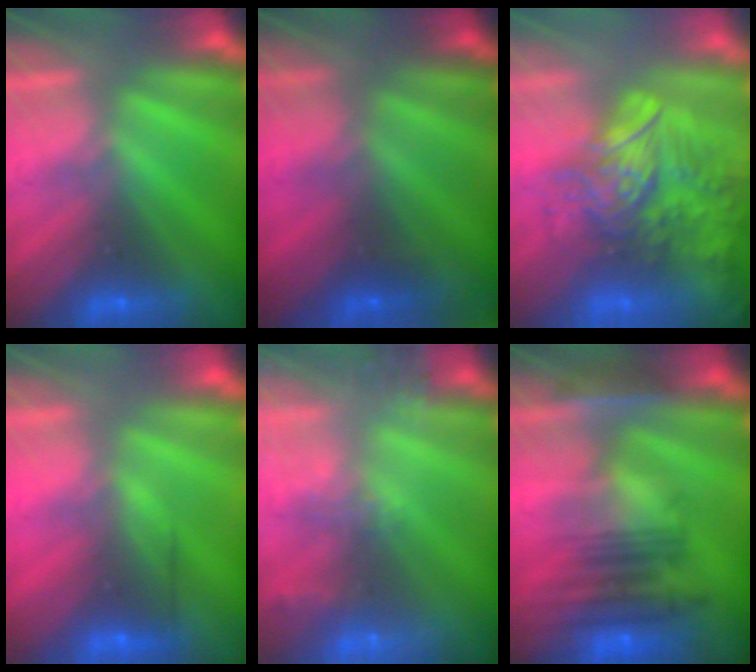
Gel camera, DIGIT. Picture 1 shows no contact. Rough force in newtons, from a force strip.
{"total": 6.9}
{"total": 6.4}
{"total": 3.0}
{"total": 13.7}
{"total": 7.0}